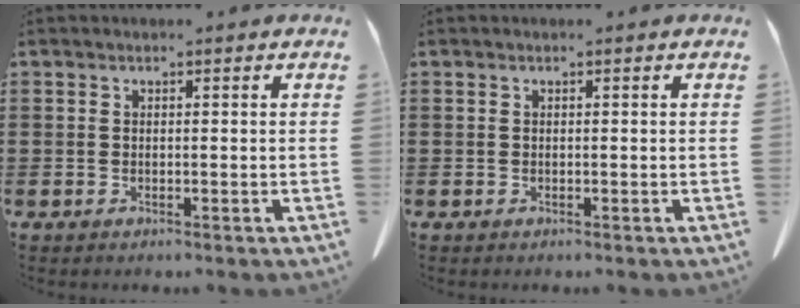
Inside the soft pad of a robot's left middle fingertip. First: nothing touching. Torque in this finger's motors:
{"motor_torque": [-0.03, -0.13, 0.00, -0.01]}